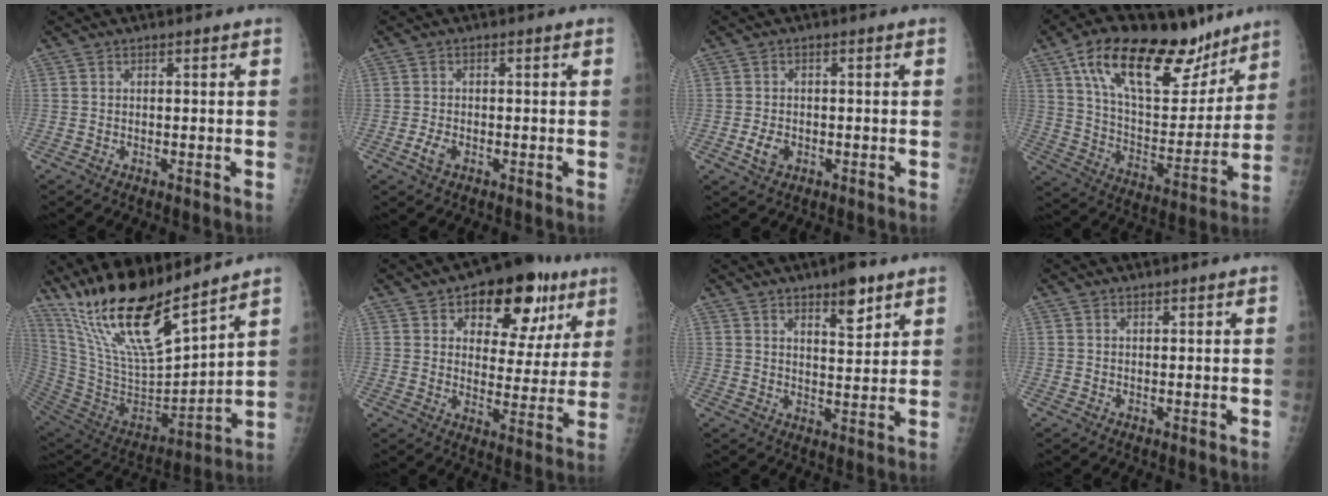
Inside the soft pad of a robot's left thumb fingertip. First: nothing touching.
{"total": 2.2, "force": [-1.0, 1.2, 1.6], "torque": [-0.035, 0.004, -0.019]}
{"total": 3.1, "force": [-1.0, 2.2, 2.0], "torque": [-0.033, 0.002, -0.015]}
{"total": 26.6, "force": [16.2, 11.7, 17.4], "torque": [-0.240, -0.038, 0.269]}
{"total": 21.3, "force": [16.4, 4.4, 12.8], "torque": [-0.214, -0.085, 0.321]}
{"total": 17.5, "force": [8.9, 9.7, 11.6], "torque": [-0.096, -0.021, 0.124]}
{"total": 7.0, "force": [4.5, 2.2, 4.9], "torque": [-0.059, -0.029, 0.067]}
{"total": 0.0}